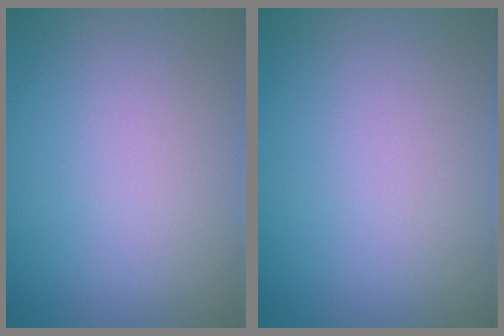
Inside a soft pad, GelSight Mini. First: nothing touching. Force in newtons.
{"total": 0.0}